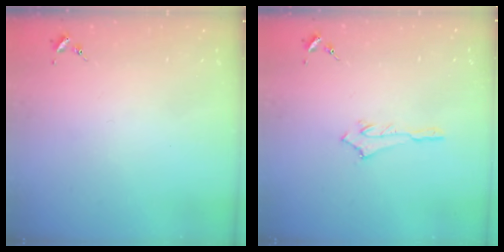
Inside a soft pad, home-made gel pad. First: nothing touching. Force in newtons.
{"total": 2.5, "press": 2.5, "slide": 0.2}